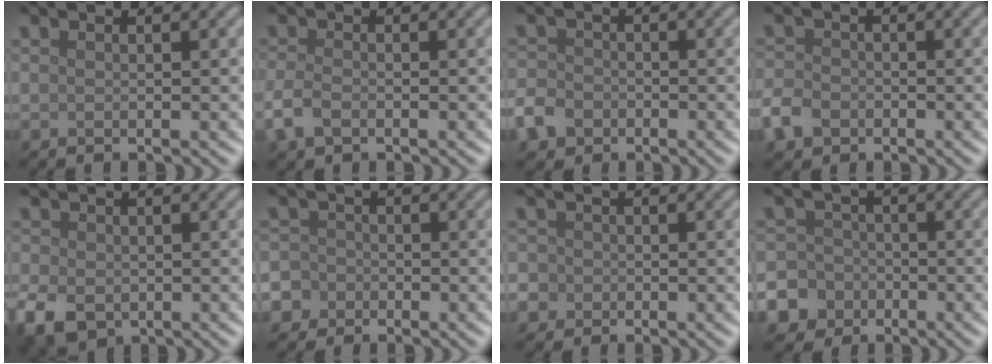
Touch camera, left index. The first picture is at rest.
{"total": 2.2, "force": [-1.2, 1.2, 1.4], "torque": [-0.036, -0.003, -0.032]}
{"total": 4.0, "force": [-2.2, 3.1, 1.3], "torque": [-0.020, -0.010, -0.049]}
{"total": 3.0, "force": [-1.6, 2.3, 1.2], "torque": [-0.028, -0.003, -0.041]}
{"total": 4.4, "force": [-1.4, 3.4, 2.5], "torque": [-0.060, -0.014, -0.028]}
{"total": 5.4, "force": [-2.6, 4.6, 0.9], "torque": [-0.013, -0.004, -0.070]}
{"total": 3.9, "force": [-1.2, 3.5, 1.0], "torque": [-0.007, 0.003, -0.046]}
{"total": 8.6, "force": [-4.4, 7.3, 1.3], "torque": [-0.035, -0.023, -0.100]}